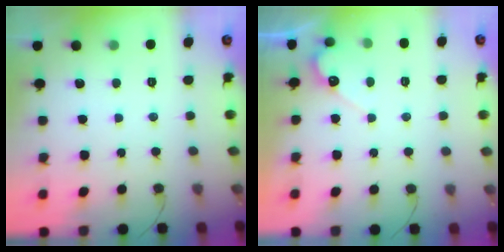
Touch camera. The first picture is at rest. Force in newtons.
{"total": 4.7, "press": 4.7, "slide": 0.1}